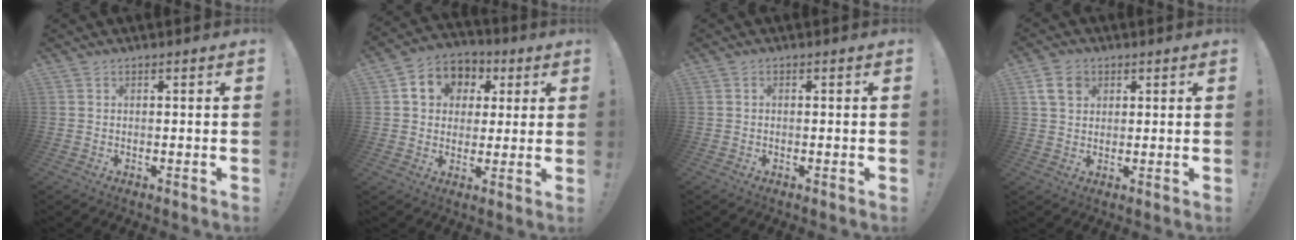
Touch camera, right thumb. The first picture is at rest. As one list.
[{"total": 9.8, "force": [2.8, 8.6, 3.8], "torque": [-0.054, -0.007, 0.057]}, {"total": 0.5, "force": [-0.4, 0.2, 0.3], "torque": [-0.006, 0.001, -0.008]}, {"total": 7.1, "force": [3.1, 5.2, 3.6], "torque": [-0.060, -0.002, 0.063]}]